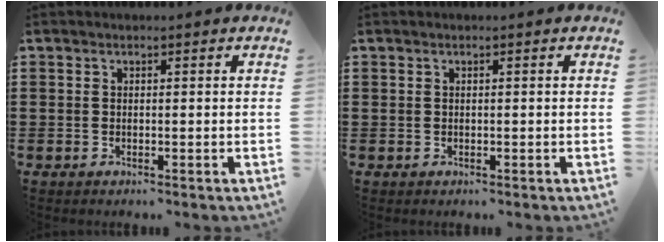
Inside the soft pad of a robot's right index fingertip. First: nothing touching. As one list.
[{"total": 0.0}]